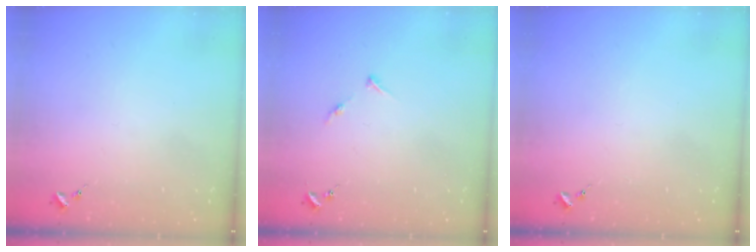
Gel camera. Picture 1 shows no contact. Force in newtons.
{"total": 4.0, "press": 3.9, "slide": 0.5}
{"total": 0.0}